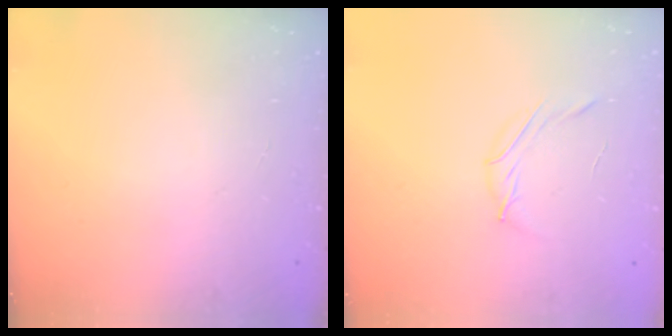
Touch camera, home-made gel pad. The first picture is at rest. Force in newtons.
{"total": 4.0, "press": 3.8, "slide": 1.0}